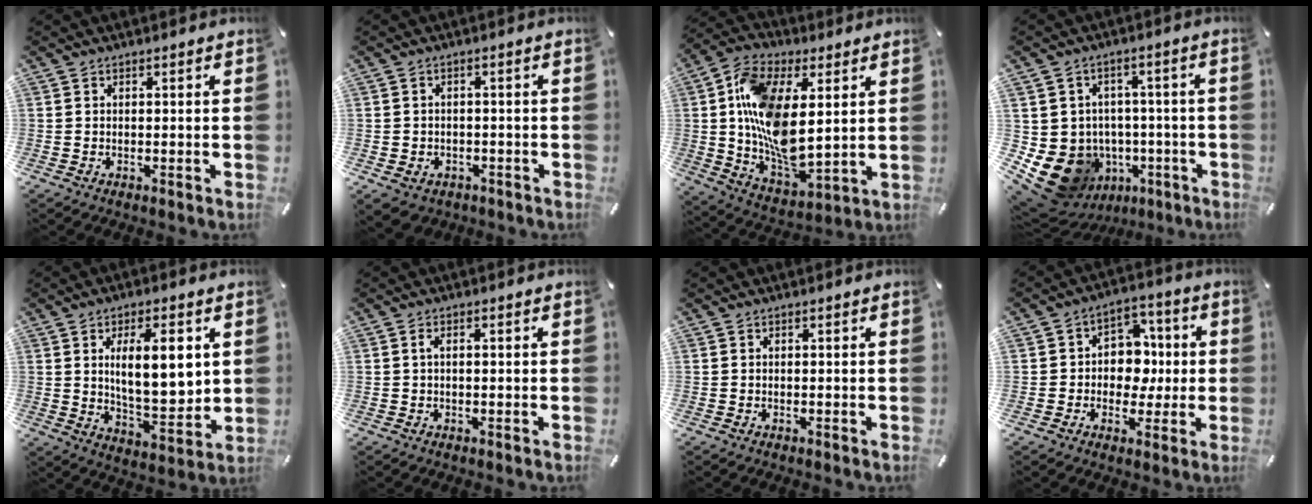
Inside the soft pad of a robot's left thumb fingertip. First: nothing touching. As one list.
[{"total": 3.3, "force": [-1.6, 2.7, 0.9], "torque": [-0.016, 0.010, -0.031]}, {"total": 16.9, "force": [4.0, 9.3, 13.5], "torque": [-0.282, -0.016, 0.074]}, {"total": 12.4, "force": [-4.3, 10.7, 4.4], "torque": [-0.086, 0.009, -0.055]}, {"total": 12.8, "force": [4.1, 5.5, 10.8], "torque": [-0.161, -0.019, 0.063]}, {"total": 1.5, "force": [0.1, 0.5, 1.4], "torque": [-0.026, 0.003, 0.000]}, {"total": 0.0}, {"total": 9.1, "force": [-0.9, 8.3, 3.7], "torque": [-0.041, 0.010, -0.016]}]